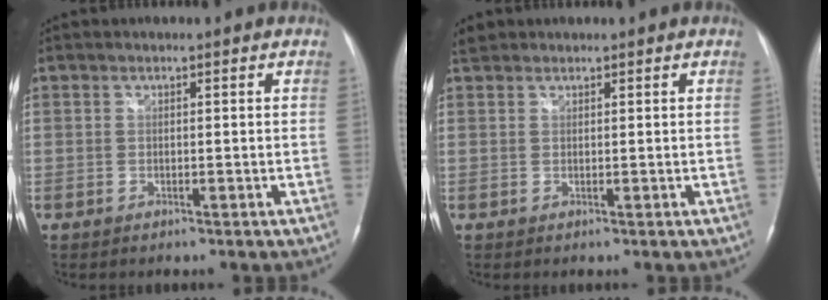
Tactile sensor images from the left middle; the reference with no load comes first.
{"total": 2.0, "force": [1.7, 1.1, 0.2], "torque": [-0.010, 0.017, 0.031]}